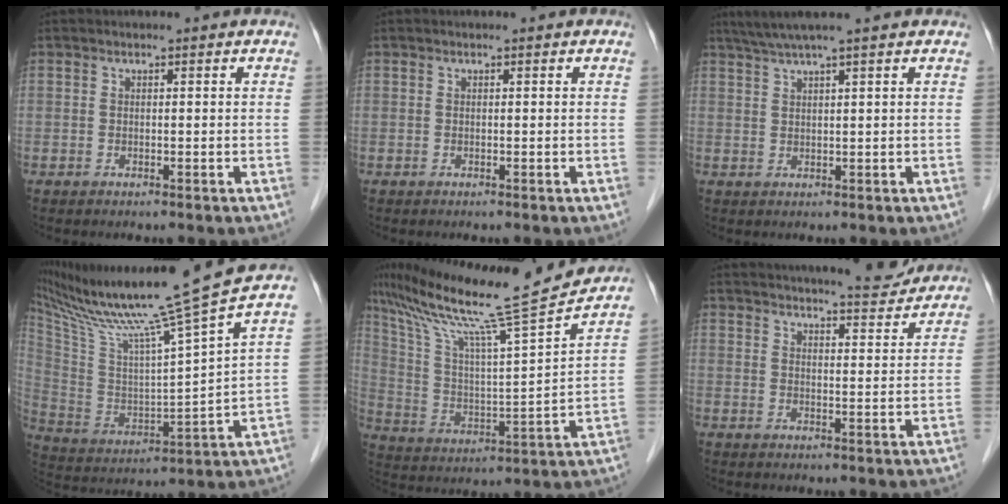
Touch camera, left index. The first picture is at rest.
{"total": 0.0}
{"total": 5.5, "force": [4.4, -1.2, 3.1], "torque": [-0.052, 0.025, 0.080]}
{"total": 22.5, "force": [18.6, -2.6, 12.4], "torque": [-0.227, -0.047, 0.312]}
{"total": 20.9, "force": [18.0, -1.7, 10.4], "torque": [-0.192, -0.020, 0.291]}
{"total": 11.7, "force": [11.1, 1.1, 3.5], "torque": [-0.049, -0.004, 0.140]}